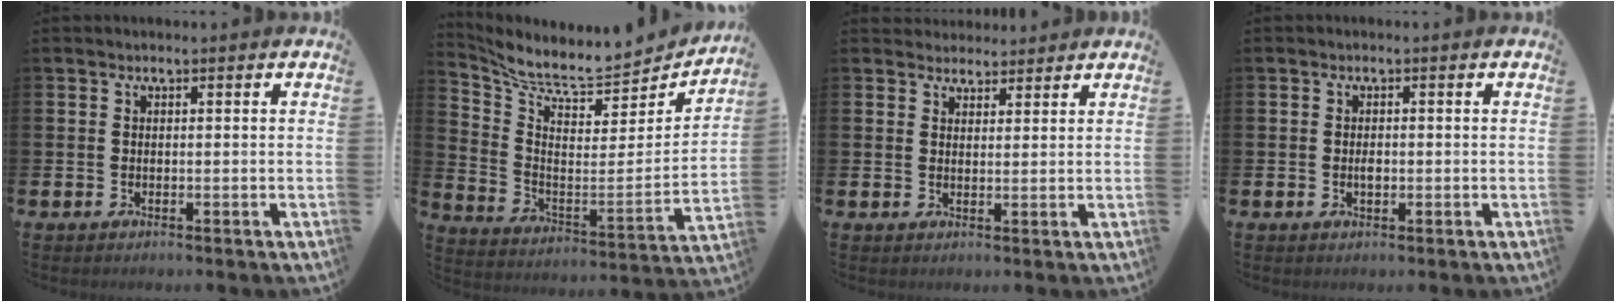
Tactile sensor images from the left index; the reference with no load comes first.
{"total": 8.2, "force": [7.4, 2.1, 2.8], "torque": [-0.076, -0.072, 0.120]}
{"total": 3.0, "force": [2.8, 1.0, -0.2], "torque": [0.011, -0.014, 0.049]}
{"total": 1.2, "force": [-0.1, 0.7, 1.0], "torque": [-0.004, -0.004, -0.007]}